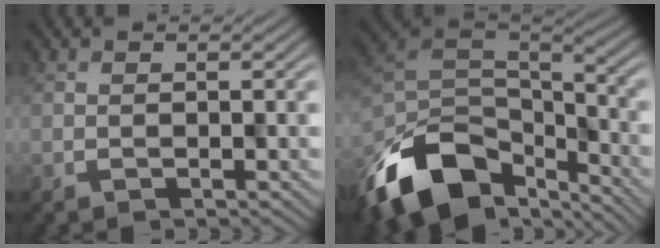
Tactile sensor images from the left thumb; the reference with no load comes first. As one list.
[{"total": 14.8, "force": [-9.4, 8.0, 8.1], "torque": [-0.194, -0.025, -0.152]}]